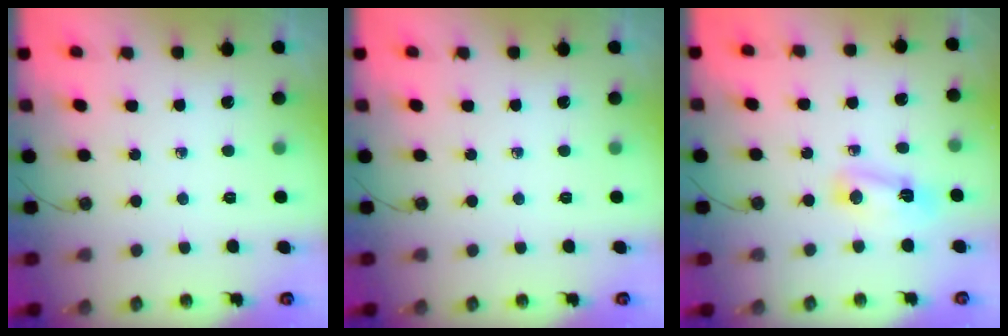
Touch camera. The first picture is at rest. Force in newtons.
{"total": 0.0}
{"total": 4.7, "press": 4.7, "slide": 0.5}